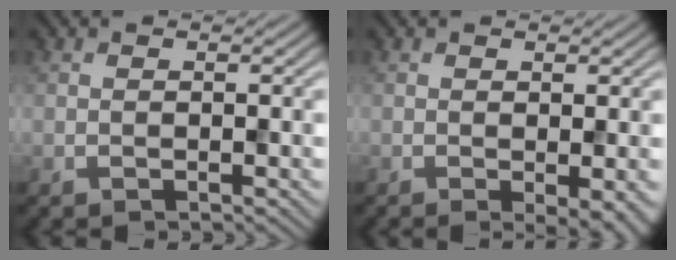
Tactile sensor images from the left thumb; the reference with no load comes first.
{"total": 3.1, "force": [-0.8, 0.7, 2.9], "torque": [-0.043, -0.005, -0.011]}